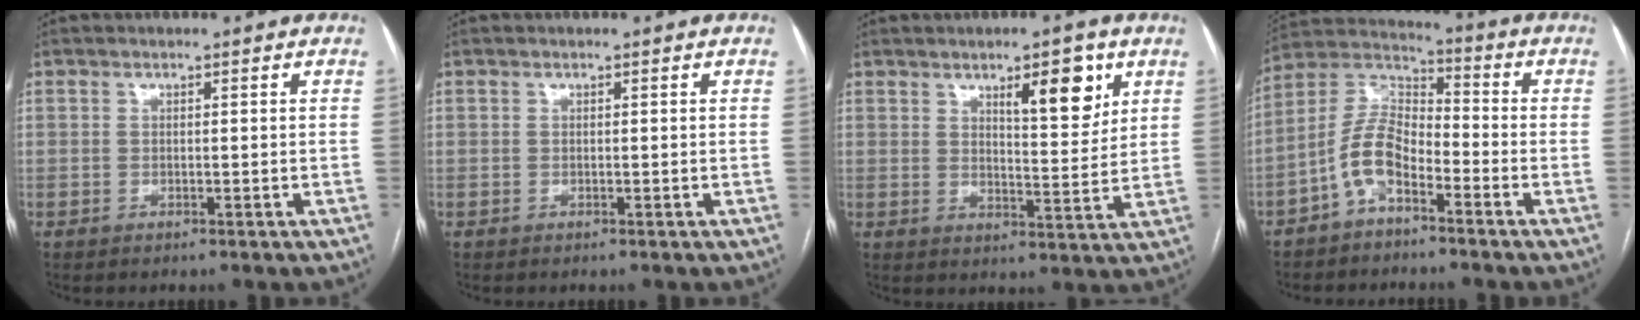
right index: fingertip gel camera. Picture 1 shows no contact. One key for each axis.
{"total": 0.0}
{"total": 7.9, "fx": 4.3, "fy": 2.0, "fz": 6.3, "tx": -0.094, "ty": -0.005, "tz": 0.064}
{"total": 8.5, "fx": -4.3, "fy": 3.6, "fz": 6.4, "tx": -0.146, "ty": 0.026, "tz": -0.090}